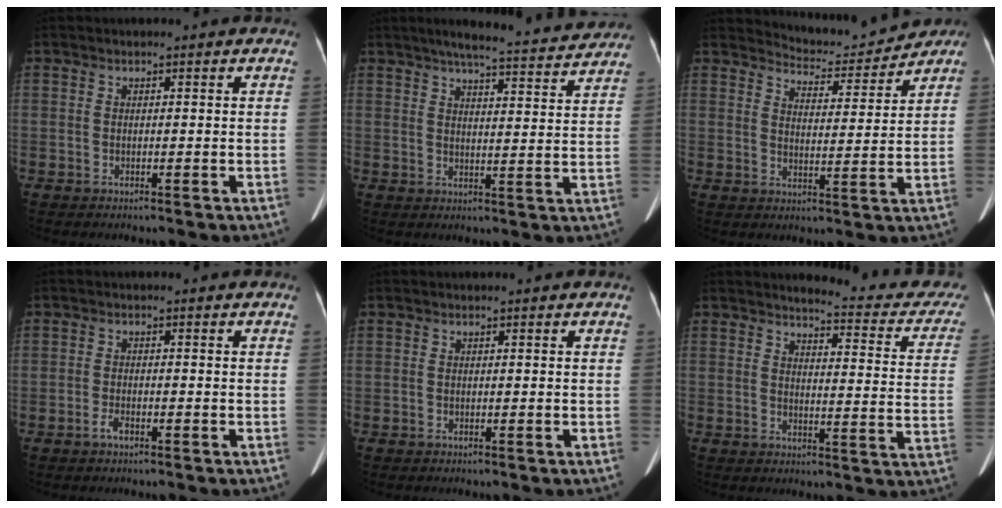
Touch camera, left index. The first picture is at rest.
{"total": 15.1, "force": [13.6, 1.3, 6.5], "torque": [-0.089, 0.004, 0.167]}
{"total": 7.9, "force": [7.8, 1.4, -0.2], "torque": [-0.004, 0.003, 0.108]}
{"total": 1.4, "force": [-1.1, 0.3, 0.8], "torque": [-0.018, -0.007, -0.018]}
{"total": 0.0}
{"total": 16.0, "force": [15.2, 2.0, 4.4], "torque": [-0.032, -0.083, 0.147]}